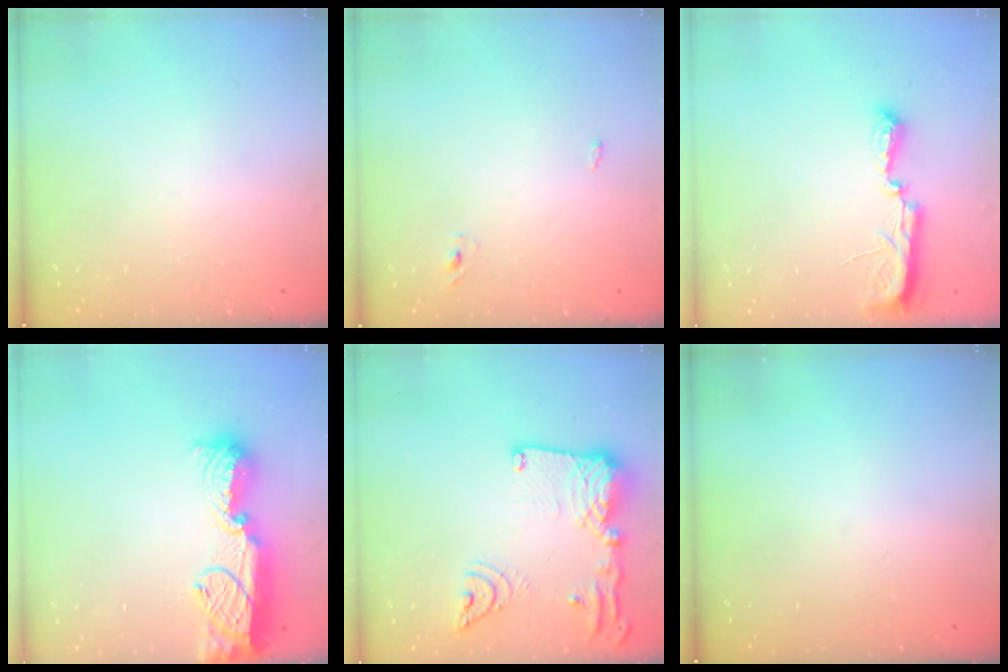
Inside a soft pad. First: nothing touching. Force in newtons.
{"total": 2.3, "press": 2.1, "slide": 1.0}
{"total": 7.7, "press": 7.7, "slide": 0.6}
{"total": 17.4, "press": 16.6, "slide": 5.5}
{"total": 20.1, "press": 19.9, "slide": 2.3}
{"total": 0.0}